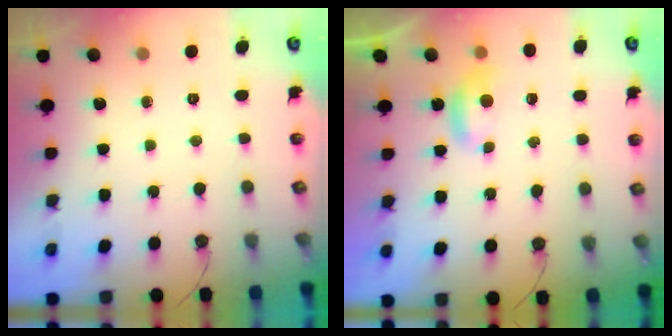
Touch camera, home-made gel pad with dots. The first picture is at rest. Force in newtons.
{"total": 2.3, "press": 2.3, "slide": 0.4}